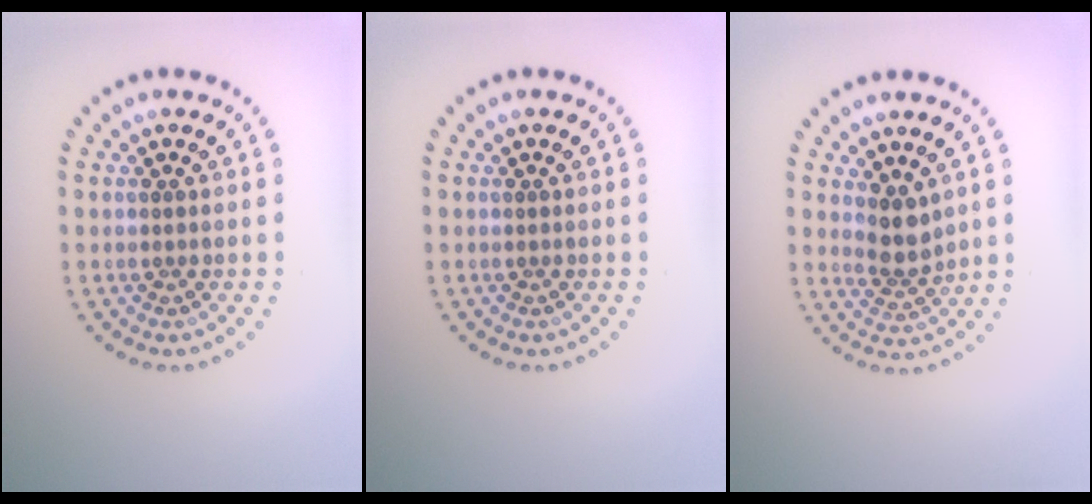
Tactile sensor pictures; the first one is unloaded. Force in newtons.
{"total": 0.0}
{"total": 2.7, "press": 2.2, "slide": 1.5}